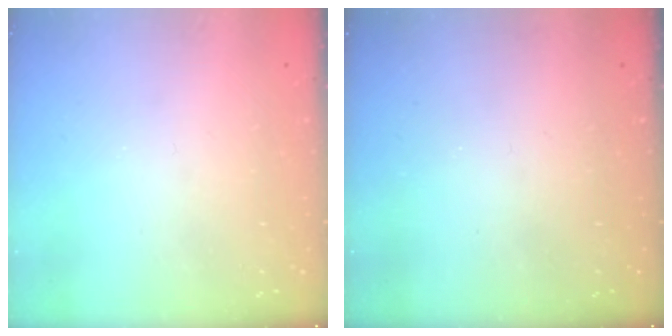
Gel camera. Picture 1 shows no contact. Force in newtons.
{"total": 0.0}